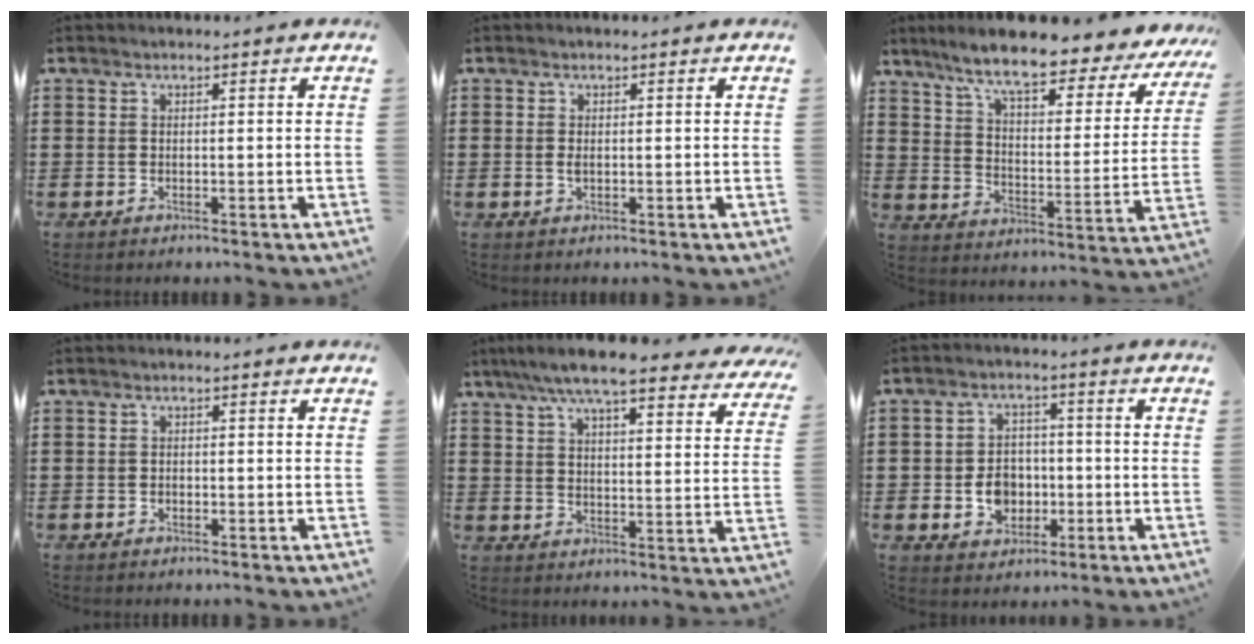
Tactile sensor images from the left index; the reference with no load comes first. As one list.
[{"total": 0.8, "force": [0.0, 0.4, 0.7], "torque": [-0.016, 0.001, -0.001]}, {"total": 9.2, "force": [7.6, 0.8, 5.2], "torque": [-0.114, -0.048, 0.120]}, {"total": 0.6, "force": [-0.4, 0.4, 0.1], "torque": [-0.005, -0.001, -0.008]}, {"total": 8.4, "force": [7.2, 0.5, 4.4], "torque": [-0.109, -0.026, 0.126]}, {"total": 6.1, "force": [-1.2, 5.1, 3.2], "torque": [-0.060, 0.011, -0.022]}]